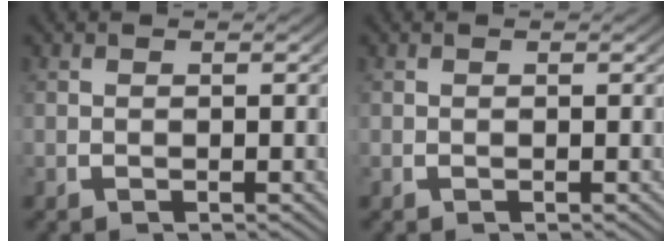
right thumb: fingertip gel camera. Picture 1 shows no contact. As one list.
[{"total": 0.0}]